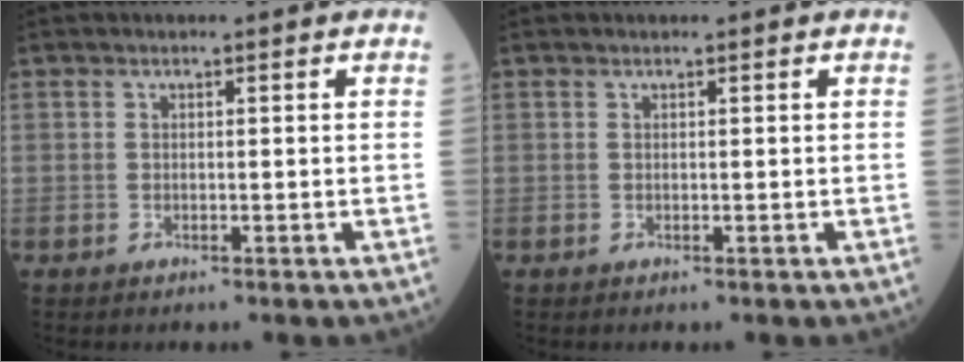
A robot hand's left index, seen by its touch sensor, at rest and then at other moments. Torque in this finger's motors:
{"motor_torque": [0.14, 0.02, -0.02, 0.00]}